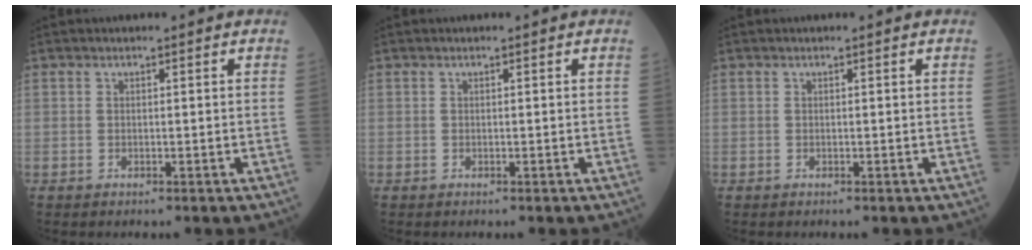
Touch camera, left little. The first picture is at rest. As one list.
[{"total": 0.0}, {"total": 0.0}]